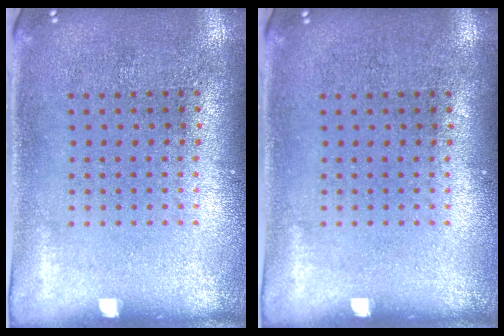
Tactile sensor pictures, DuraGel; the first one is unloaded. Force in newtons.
{"total": 0.0}